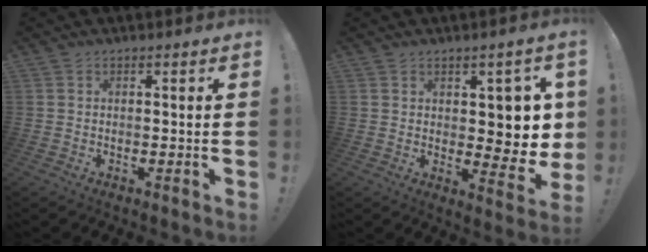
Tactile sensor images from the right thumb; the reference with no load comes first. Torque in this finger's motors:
{"motor_torque": [1.70, 1.68, 0.77, -0.30, 0.00]}